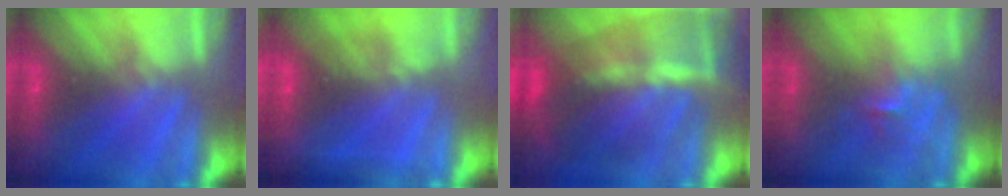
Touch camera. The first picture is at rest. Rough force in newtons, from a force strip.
{"total": 2.2}
{"total": 10.2}
{"total": 2.5}